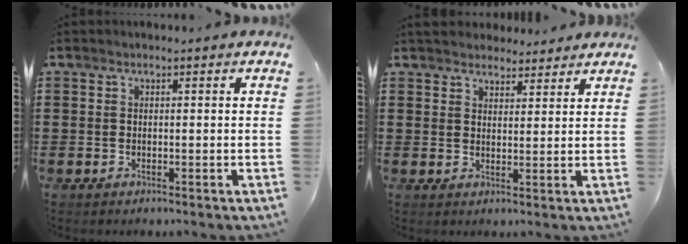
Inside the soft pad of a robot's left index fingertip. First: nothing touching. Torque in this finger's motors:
{"motor_torque": [2.14, 0.00, 0.16, -0.02]}